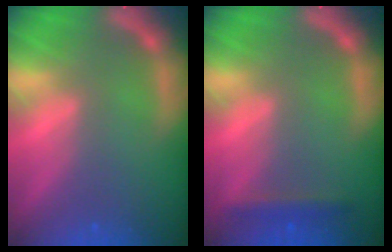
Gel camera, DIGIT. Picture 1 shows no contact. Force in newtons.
{"total": 1.9}